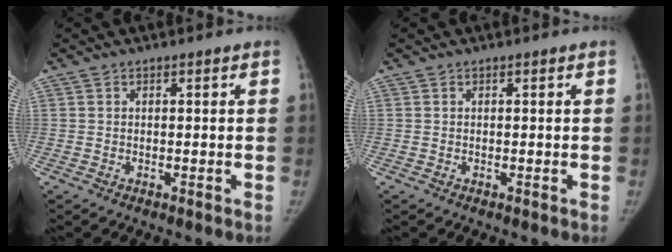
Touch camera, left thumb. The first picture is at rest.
{"total": 0.0}